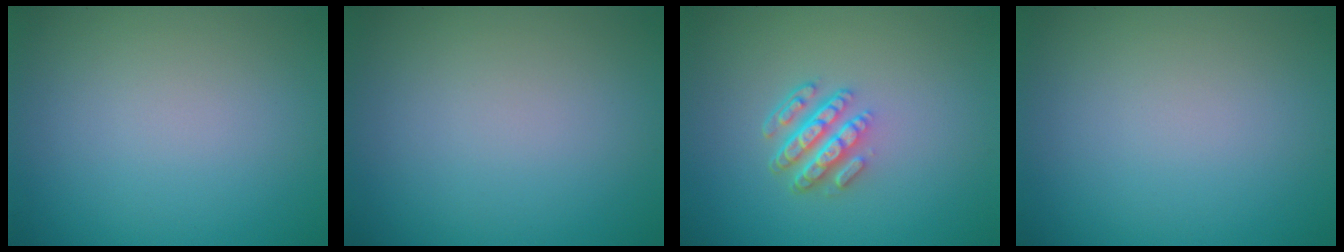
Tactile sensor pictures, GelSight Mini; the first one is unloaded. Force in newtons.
{"total": 0.0}
{"total": 4.2, "press": 3.1, "slide": 2.9}
{"total": 0.0}